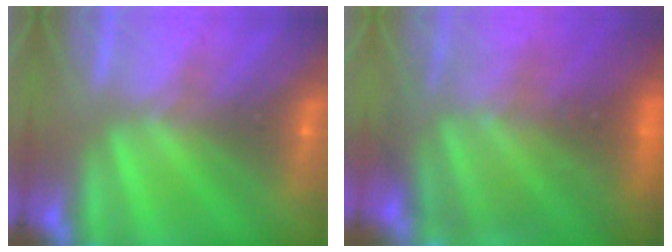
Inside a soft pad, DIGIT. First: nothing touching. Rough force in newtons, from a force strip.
{"total": 7.5}